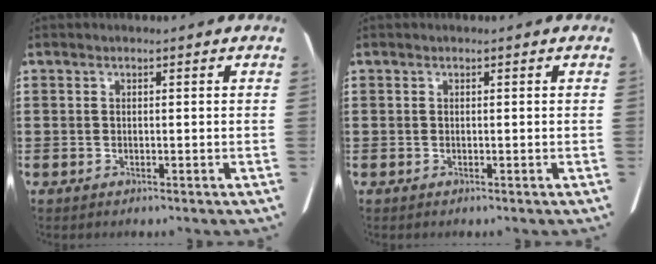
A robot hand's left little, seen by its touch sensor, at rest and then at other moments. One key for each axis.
{"total": 0.0}